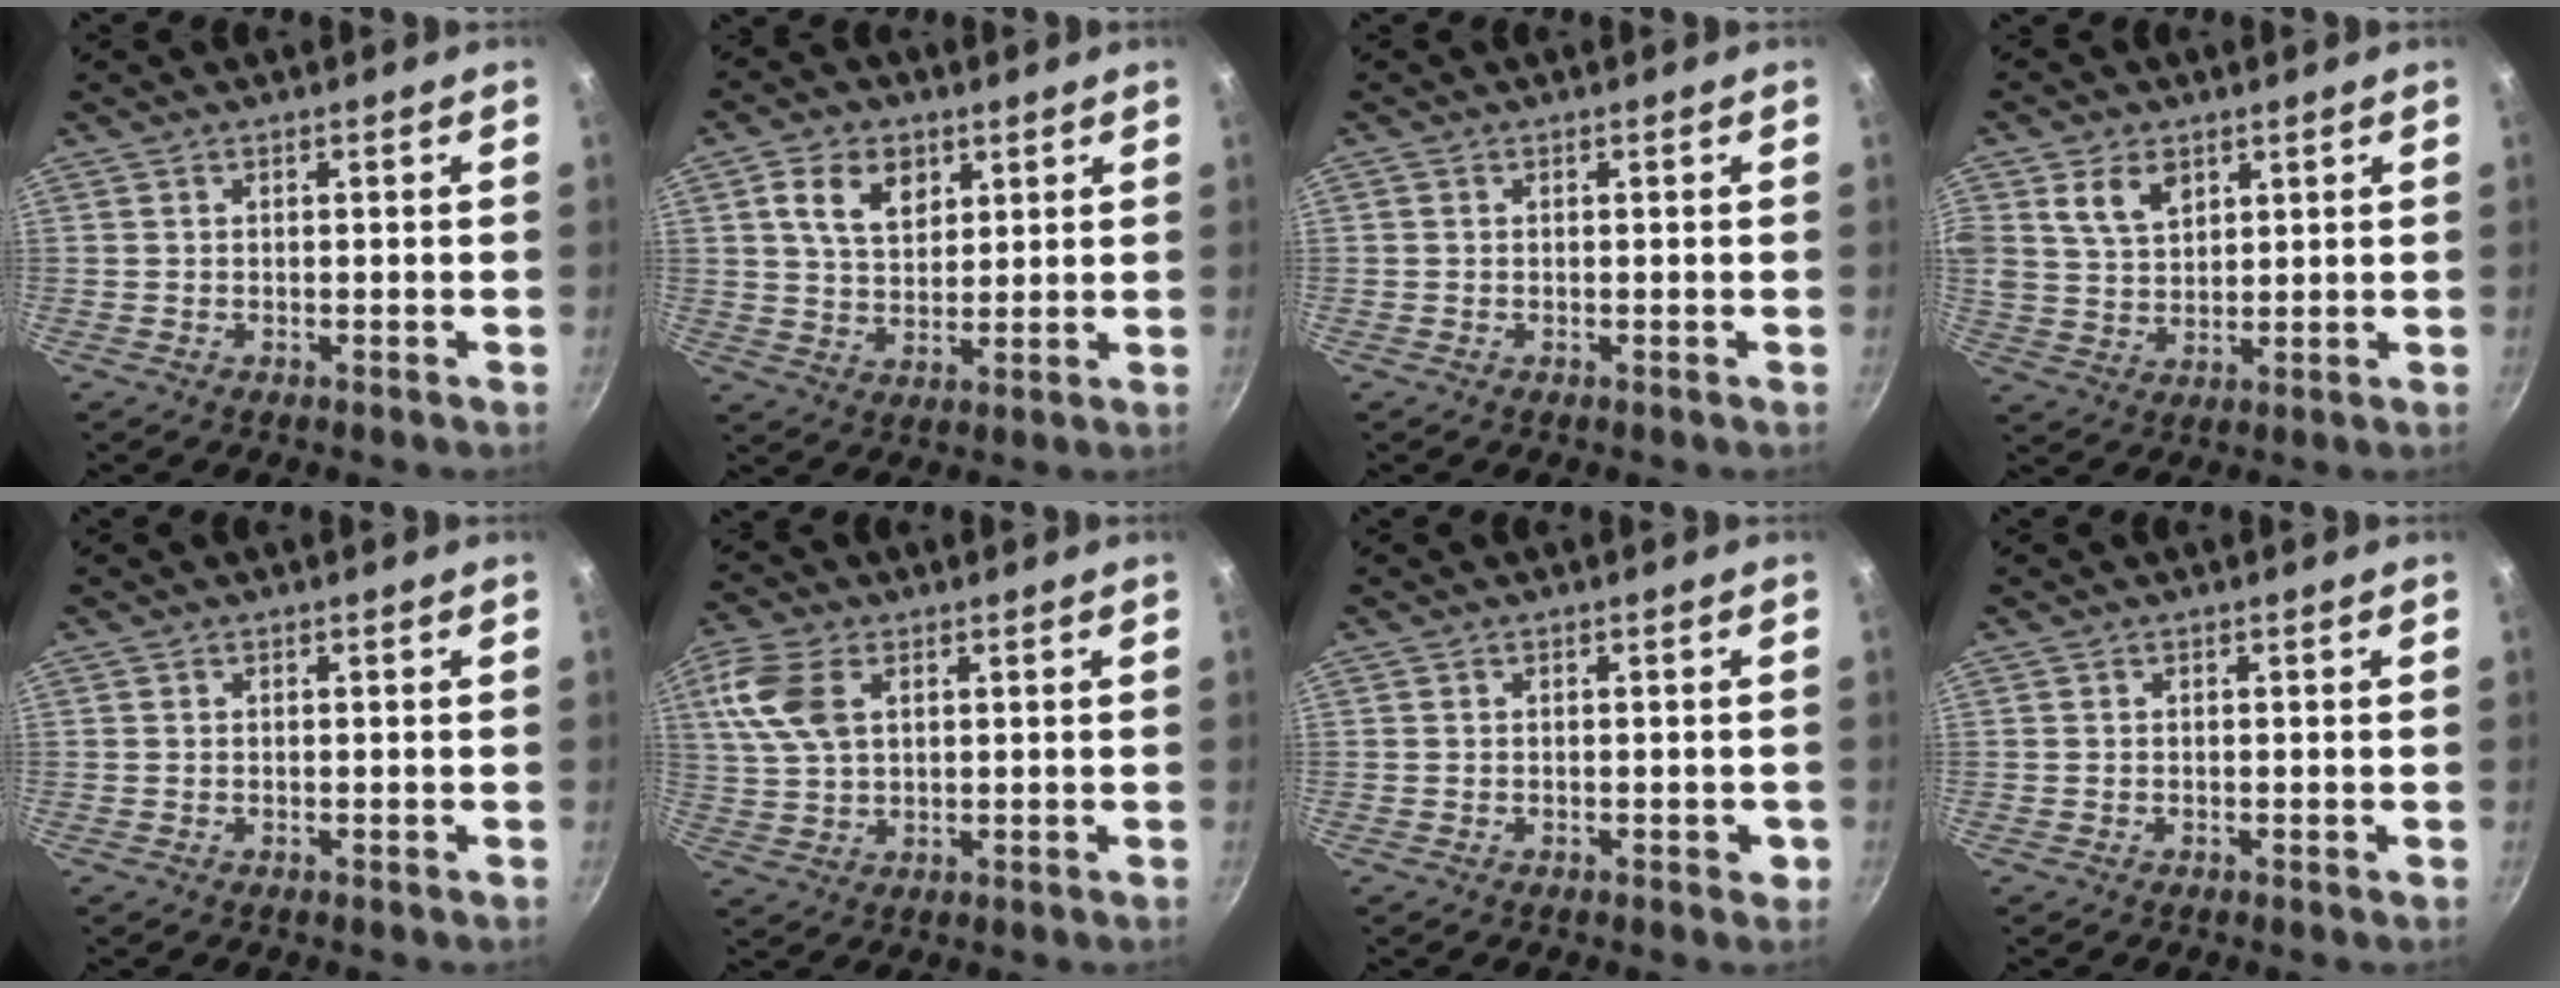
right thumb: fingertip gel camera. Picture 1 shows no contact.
{"total": 8.9, "force": [3.6, 6.1, 5.5], "torque": [-0.073, -0.012, 0.063]}
{"total": 0.7, "force": [0.2, 0.5, 0.5], "torque": [-0.011, 0.003, 0.004]}
{"total": 7.4, "force": [3.5, 5.0, 4.2], "torque": [-0.063, -0.016, 0.068]}
{"total": 0.0}
{"total": 10.0, "force": [3.2, 6.2, 7.2], "torque": [-0.148, 0.001, 0.060]}
{"total": 1.7, "force": [-0.5, 1.1, 1.2], "torque": [-0.003, 0.004, -0.008]}
{"total": 0.0}